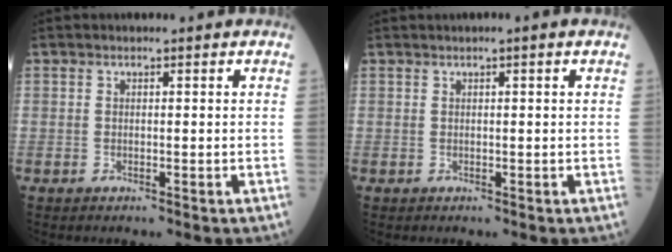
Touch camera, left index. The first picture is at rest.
{"total": 0.9, "force": [0.5, -0.1, 0.8], "torque": [-0.016, 0.002, 0.008]}